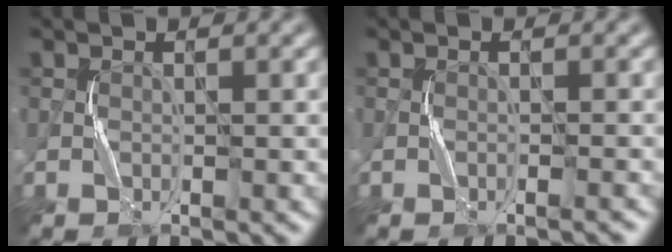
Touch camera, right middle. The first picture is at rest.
{"total": 0.6, "force": [-0.5, -0.2, 0.3], "torque": [-0.006, 0.005, -0.006]}